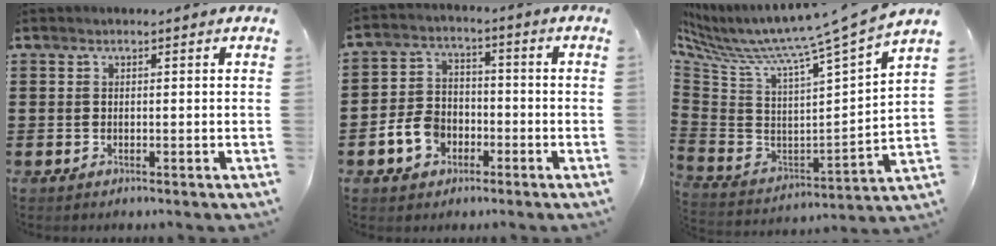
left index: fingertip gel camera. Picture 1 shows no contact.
{"total": 6.5, "force": [-2.7, 5.0, 3.1], "torque": [-0.079, 0.013, -0.053]}
{"total": 9.2, "force": [7.7, -1.8, 4.7], "torque": [-0.117, -0.074, 0.112]}